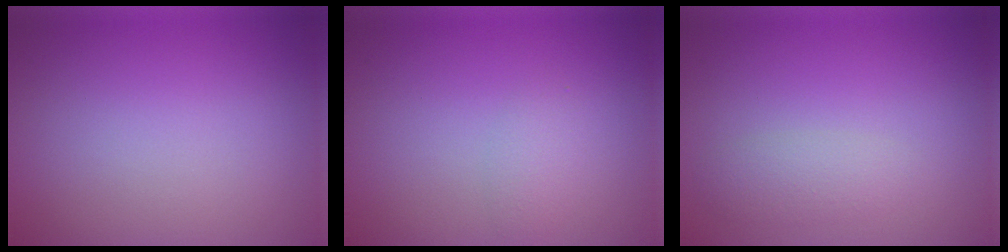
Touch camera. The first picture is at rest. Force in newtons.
{"total": 1.2, "press": 1.2, "slide": 0.1}
{"total": 1.8, "press": 1.8, "slide": 0.0}